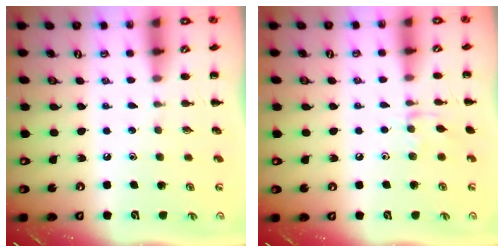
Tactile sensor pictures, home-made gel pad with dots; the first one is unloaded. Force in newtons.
{"total": 5.7, "press": 5.7, "slide": 0.8}